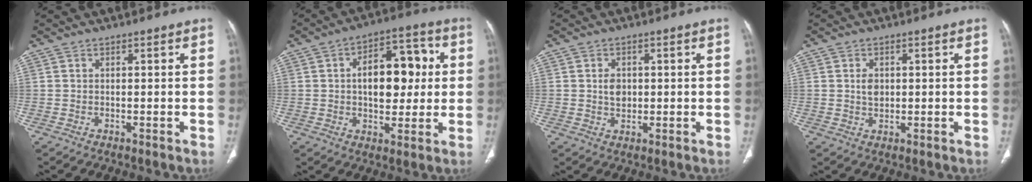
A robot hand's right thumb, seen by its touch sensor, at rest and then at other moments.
{"total": 14.2, "force": [1.6, 8.5, 11.3], "torque": [-0.124, 0.022, 0.021]}
{"total": 3.3, "force": [0.3, 2.5, 2.1], "torque": [-0.024, -0.001, 0.007]}
{"total": 2.7, "force": [0.5, 2.0, 1.8], "torque": [-0.022, -0.002, 0.010]}